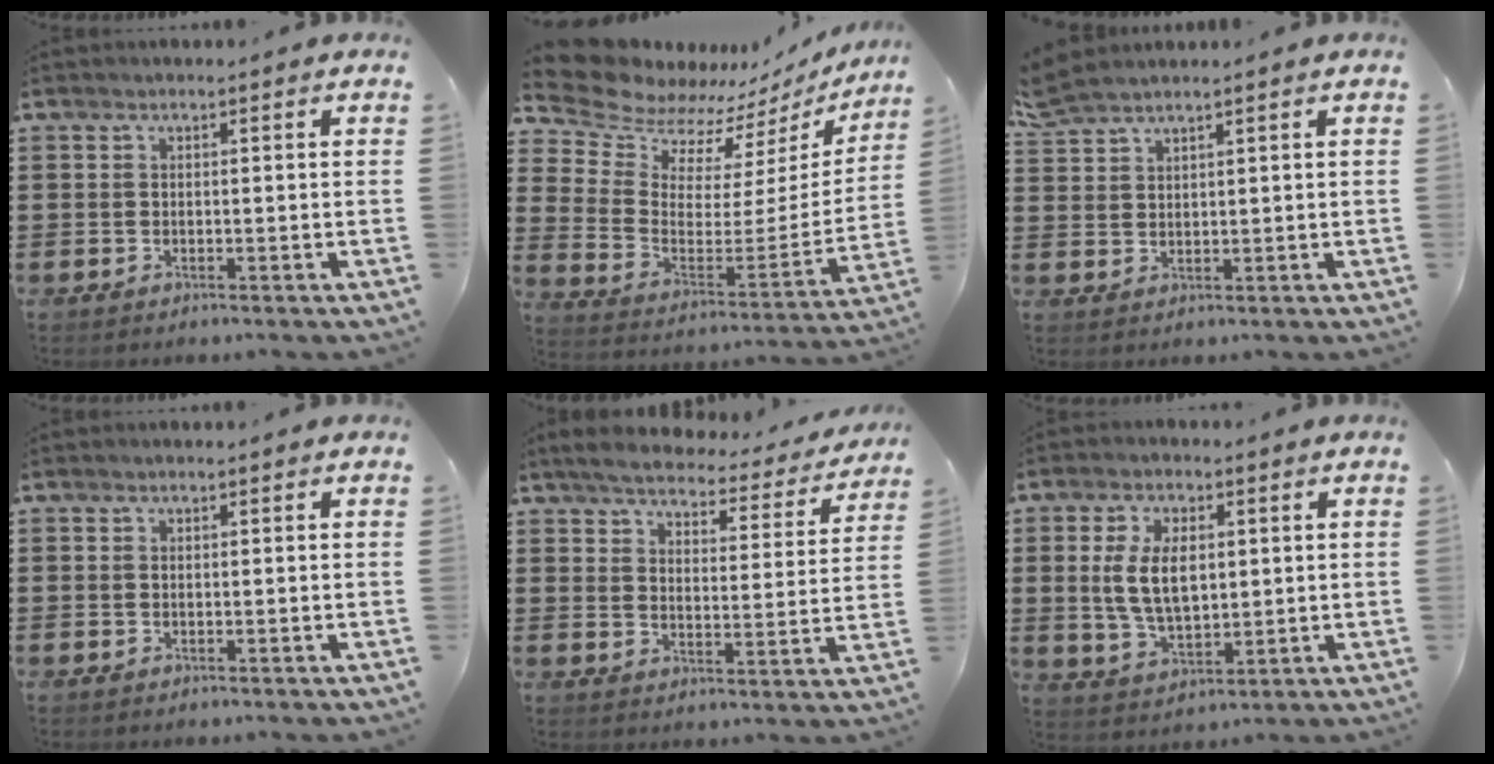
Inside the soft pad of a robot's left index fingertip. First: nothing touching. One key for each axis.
{"total": 9.6, "fx": 9.0, "fy": 3.0, "fz": 1.7, "tx": -0.089, "ty": -0.075, "tz": 0.160}
{"total": 3.0, "fx": 2.7, "fy": 0.6, "fz": 1.1, "tx": -0.030, "ty": 0.002, "tz": 0.051}
{"total": 0.0}
{"total": 4.5, "fx": 4.3, "fy": 0.4, "fz": 1.4, "tx": -0.050, "ty": -0.029, "tz": 0.070}
{"total": 8.2, "fx": 1.3, "fy": 4.3, "fz": 6.8, "tx": -0.134, "ty": 0.003, "tz": 0.016}